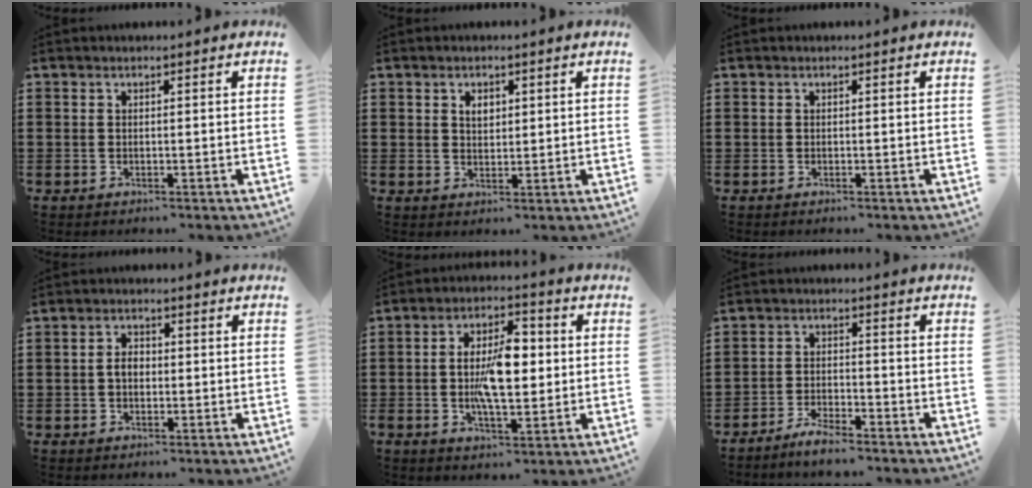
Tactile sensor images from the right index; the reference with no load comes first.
{"total": 1.9, "force": [0.9, 1.2, 1.1], "torque": [-0.018, 0.003, 0.015]}
{"total": 0.0}
{"total": 2.2, "force": [-0.2, 1.4, 1.6], "torque": [-0.032, 0.005, -0.005]}
{"total": 9.0, "force": [-0.1, 4.0, 8.1], "torque": [-0.146, 0.003, -0.010]}
{"total": 2.0, "force": [-1.9, 0.1, 0.6], "torque": [-0.013, 0.004, -0.037]}